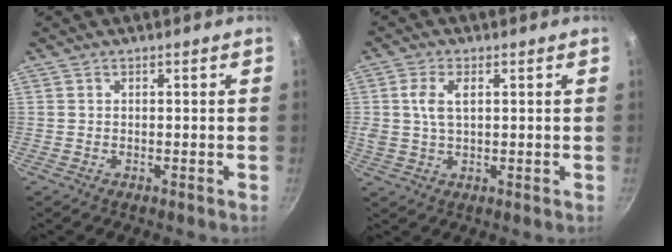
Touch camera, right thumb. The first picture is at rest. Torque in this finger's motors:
{"motor_torque": [2.40, 2.61, 0.83, 0.37, 0.22]}